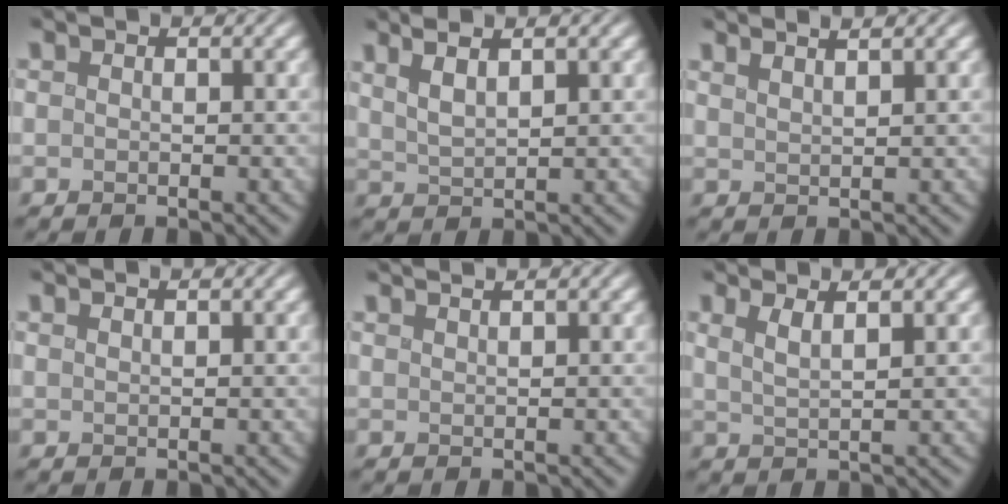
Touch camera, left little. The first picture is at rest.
{"total": 2.5, "force": [1.4, 0.5, 2.0], "torque": [-0.046, 0.006, 0.034]}
{"total": 2.4, "force": [2.0, 0.6, 1.2], "torque": [0.003, 0.017, 0.011]}
{"total": 0.7, "force": [0.6, 0.2, 0.2], "torque": [0.001, 0.003, 0.005]}
{"total": 2.2, "force": [1.9, 0.5, 0.9], "torque": [0.010, 0.011, 0.004]}
{"total": 1.6, "force": [0.8, 0.2, 1.3], "torque": [-0.029, -0.002, 0.022]}